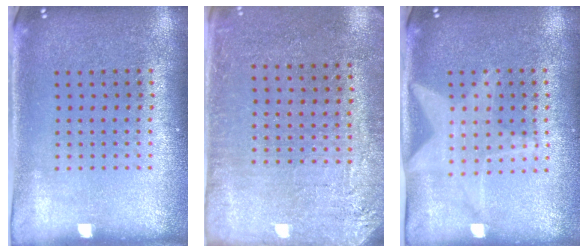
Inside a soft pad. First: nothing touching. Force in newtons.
{"total": 2.9, "press": 2.7, "slide": 1.0}
{"total": 1.4, "press": 1.4, "slide": 0.2}